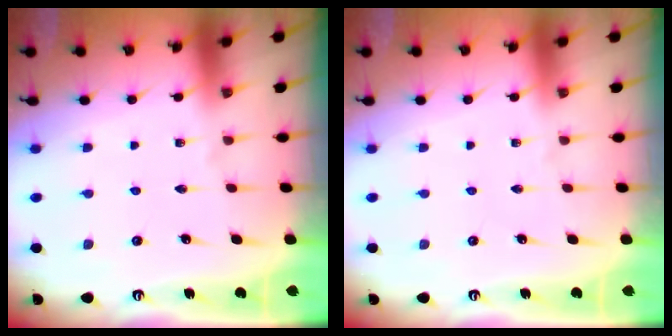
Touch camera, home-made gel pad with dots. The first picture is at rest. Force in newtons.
{"total": 0.0}